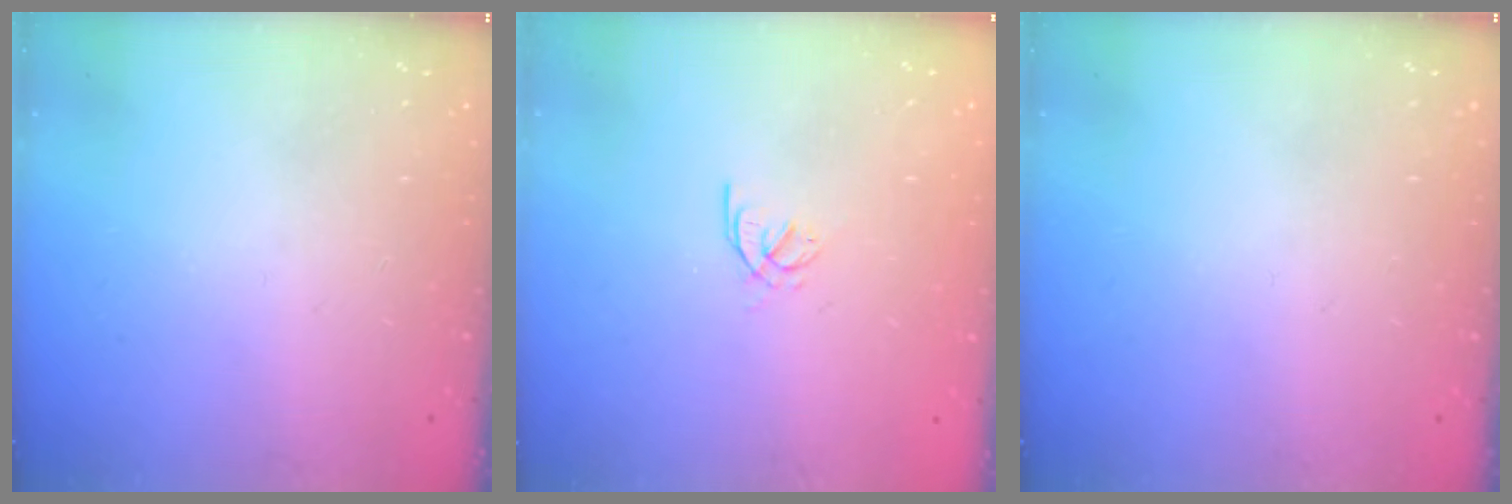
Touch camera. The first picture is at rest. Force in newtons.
{"total": 2.6, "press": 2.5, "slide": 0.6}
{"total": 0.0}